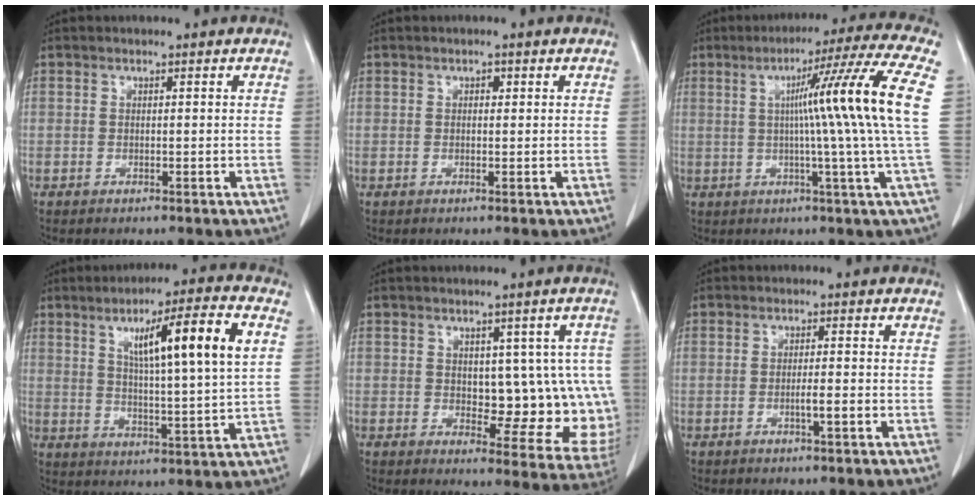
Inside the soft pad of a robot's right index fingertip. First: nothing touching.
{"total": 0.9, "force": [0.3, 0.6, 0.6], "torque": [-0.004, 0.001, 0.003]}
{"total": 15.4, "force": [2.1, -3.4, 14.9], "torque": [-0.196, 0.010, 0.023]}
{"total": 14.5, "force": [4.9, 0.2, 13.6], "torque": [-0.217, 0.011, 0.074]}
{"total": 11.7, "force": [0.6, 6.1, 9.9], "torque": [-0.090, 0.008, 0.020]}
{"total": 2.3, "force": [-0.8, 0.1, 2.1], "torque": [-0.035, 0.000, -0.014]}